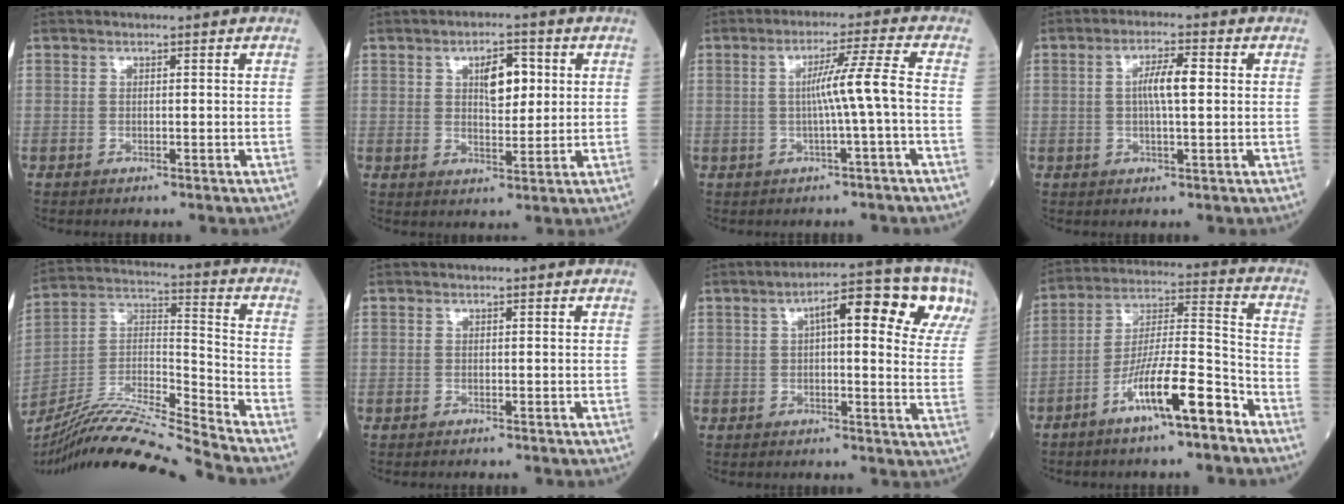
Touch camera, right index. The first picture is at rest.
{"total": 5.7, "force": [1.7, 2.4, 4.9], "torque": [-0.078, 0.007, 0.030]}
{"total": 5.9, "force": [-0.8, -1.4, 5.7], "torque": [-0.097, 0.010, -0.012]}
{"total": 4.8, "force": [0.5, 0.8, 4.7], "torque": [-0.085, 0.010, 0.007]}
{"total": 18.5, "force": [-17.2, -2.2, 6.7], "torque": [-0.129, 0.013, -0.310]}
{"total": 0.0}
{"total": 14.8, "force": [6.7, 3.7, 12.7], "torque": [-0.169, 0.031, 0.073]}
{"total": 12.1, "force": [-7.3, 1.2, 9.6], "torque": [-0.173, -0.003, -0.131]}